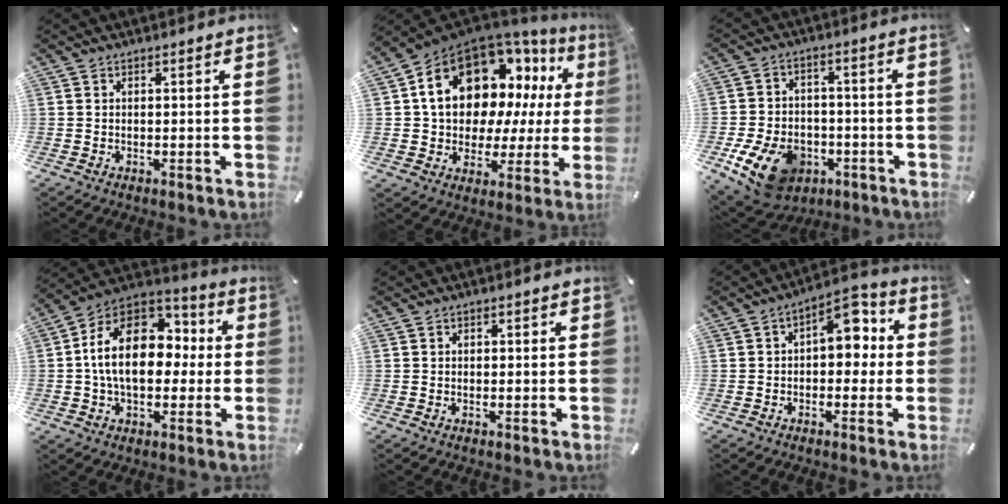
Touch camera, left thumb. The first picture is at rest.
{"total": 19.4, "force": [7.9, 12.9, 12.2], "torque": [-0.212, -0.048, 0.142]}
{"total": 13.9, "force": [-6.5, 9.6, 7.6], "torque": [-0.140, 0.039, -0.111]}
{"total": 19.0, "force": [1.0, 13.2, 13.6], "torque": [-0.253, 0.013, 0.013]}
{"total": 0.6, "force": [-0.2, 0.5, 0.2], "torque": [-0.002, 0.003, -0.005]}
{"total": 8.6, "force": [2.3, 5.4, 6.3], "torque": [-0.078, -0.016, 0.032]}